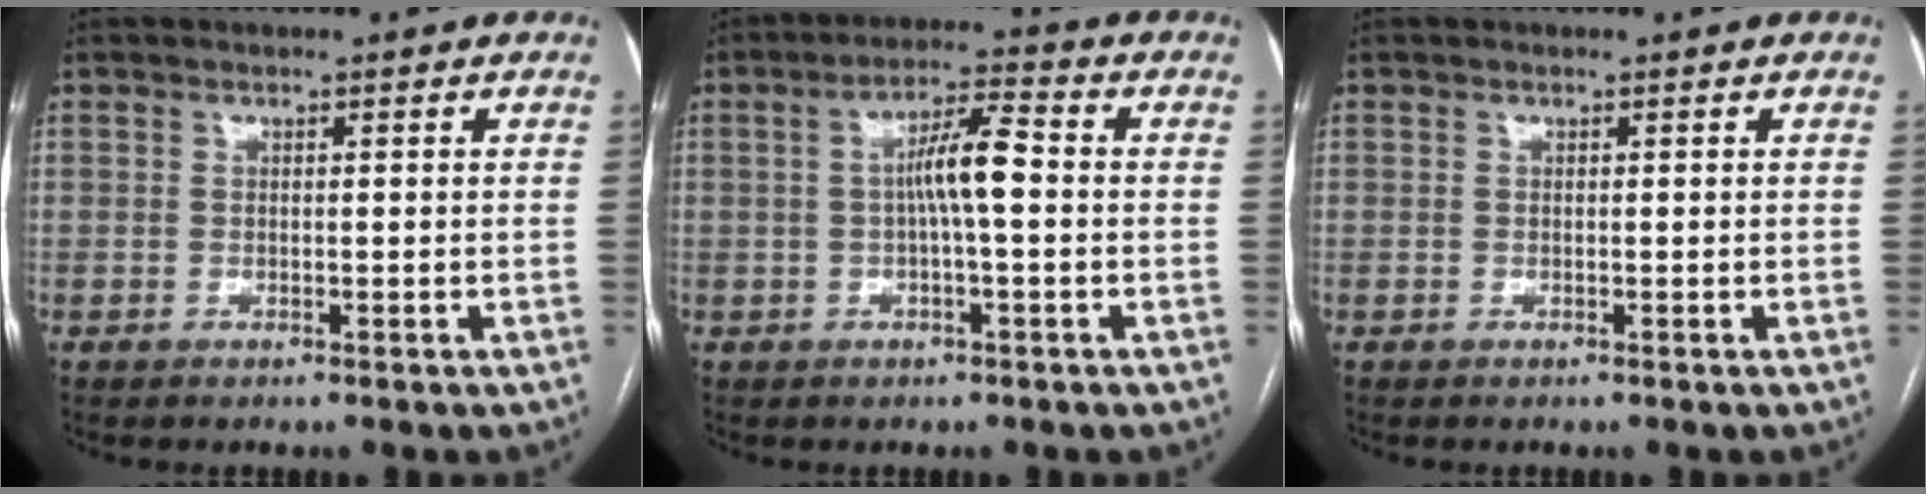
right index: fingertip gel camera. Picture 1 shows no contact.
{"total": 6.5, "force": [-0.1, 0.7, 6.5], "torque": [-0.117, 0.016, -0.003]}
{"total": 0.0}